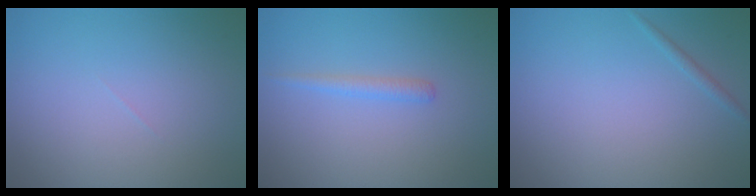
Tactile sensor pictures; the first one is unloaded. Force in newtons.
{"total": 1.1, "press": 1.1, "slide": 0.1}
{"total": 0.6, "press": 0.6, "slide": 0.0}